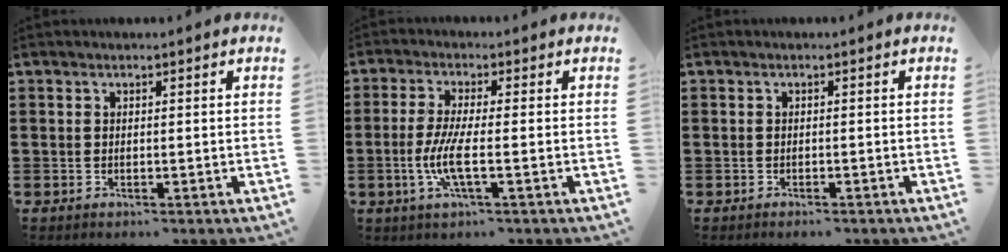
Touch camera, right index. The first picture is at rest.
{"total": 6.1, "force": [-1.6, 1.0, 5.8], "torque": [-0.136, -0.017, -0.039]}
{"total": 0.7, "force": [-0.6, 0.2, 0.2], "torque": [-0.007, 0.000, -0.013]}